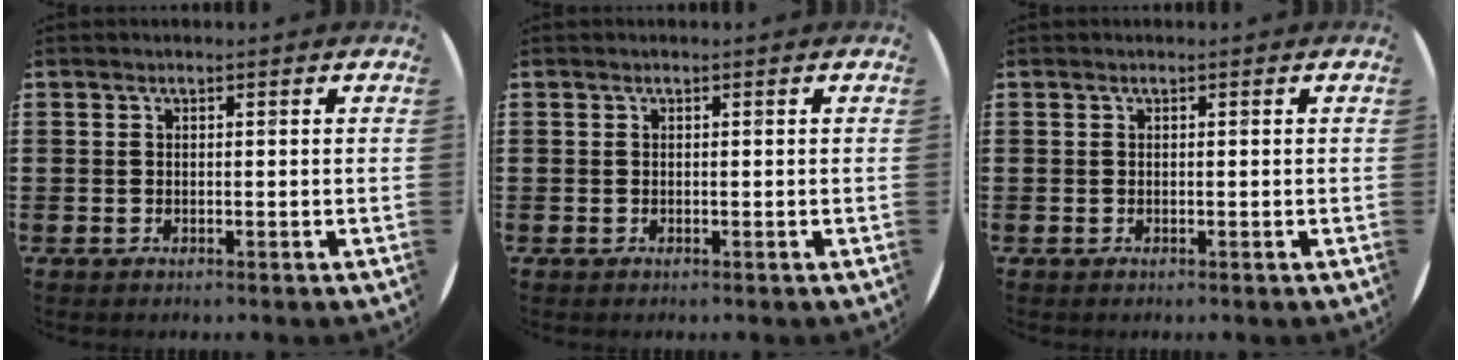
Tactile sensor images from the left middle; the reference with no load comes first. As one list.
[{"total": 0.0}, {"total": 0.0}]